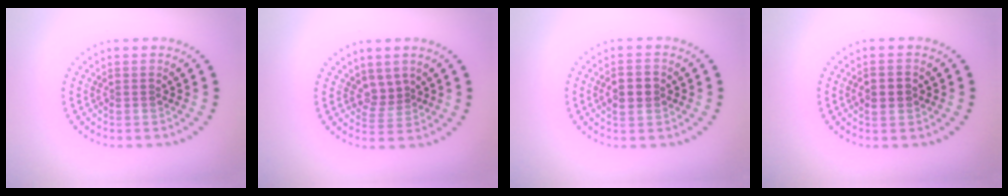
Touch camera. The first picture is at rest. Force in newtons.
{"total": 1.9, "press": 1.3, "slide": 1.4}
{"total": 2.7, "press": 2.7, "slide": 0.1}
{"total": 2.6, "press": 2.6, "slide": 0.2}